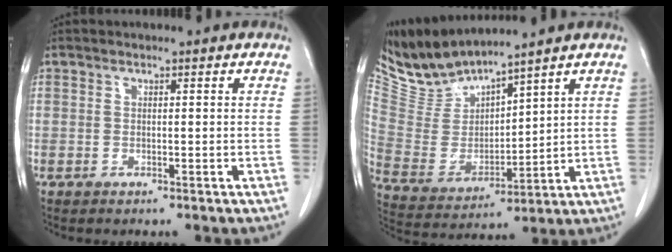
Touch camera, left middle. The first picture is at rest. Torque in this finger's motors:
{"motor_torque": [0.04, -0.32, -0.08, -0.02]}